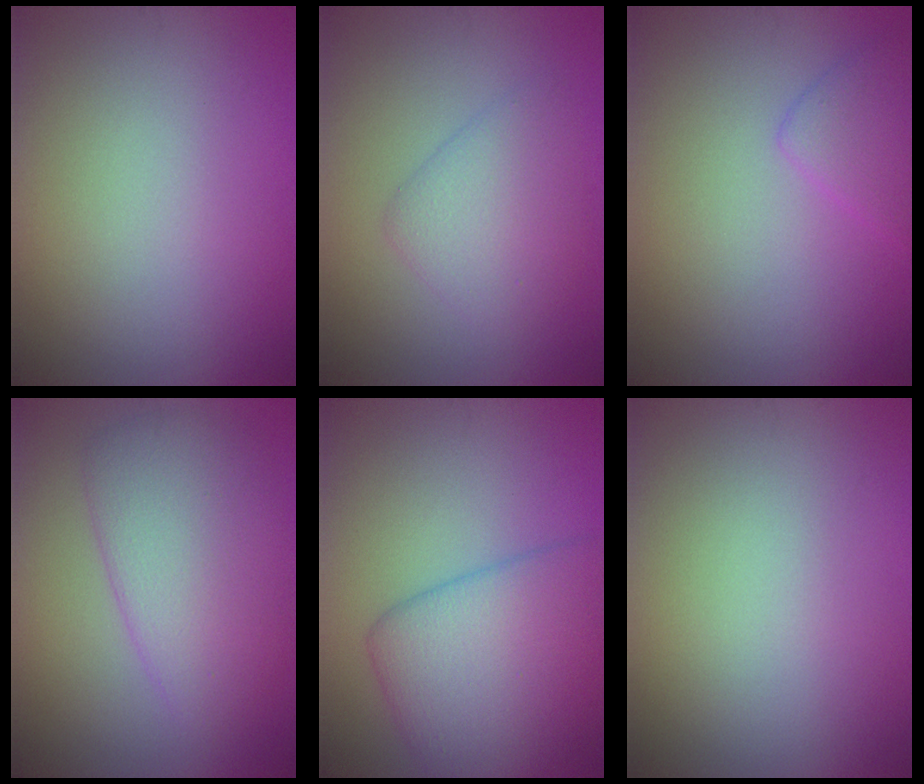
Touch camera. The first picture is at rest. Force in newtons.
{"total": 3.3, "press": 3.3, "slide": 0.1}
{"total": 2.3, "press": 2.3, "slide": 0.1}
{"total": 5.7, "press": 5.7, "slide": 0.1}
{"total": 7.2, "press": 7.2, "slide": 0.2}
{"total": 0.0}